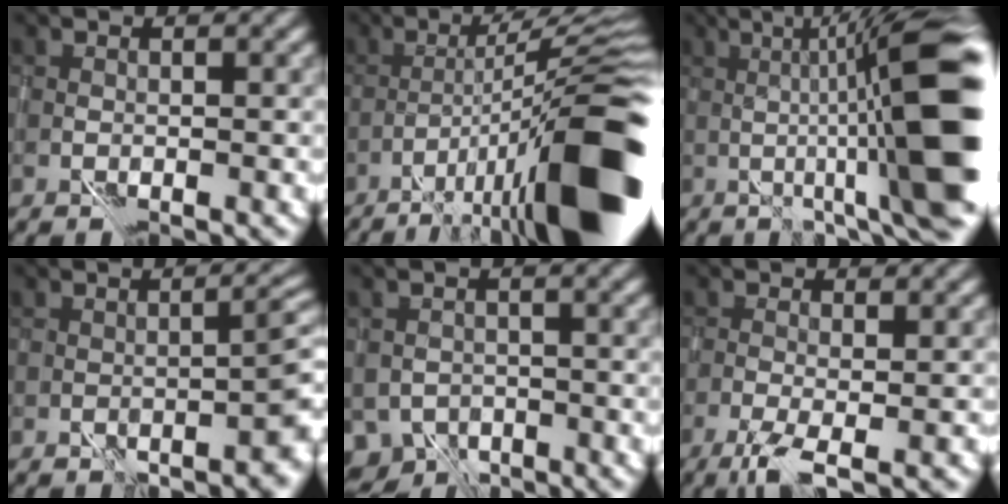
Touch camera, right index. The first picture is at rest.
{"total": 13.5, "force": [-5.0, 2.1, 12.3], "torque": [-0.178, 0.026, -0.067]}
{"total": 13.7, "force": [1.6, 2.1, 13.5], "torque": [-0.157, 0.022, 0.030]}
{"total": 4.2, "force": [-1.0, 0.9, 4.0], "torque": [-0.039, 0.016, -0.004]}
{"total": 2.8, "force": [-1.6, 2.1, 1.1], "torque": [-0.011, -0.007, -0.028]}
{"total": 2.8, "force": [-0.6, 0.5, 2.7], "torque": [-0.041, 0.004, -0.018]}